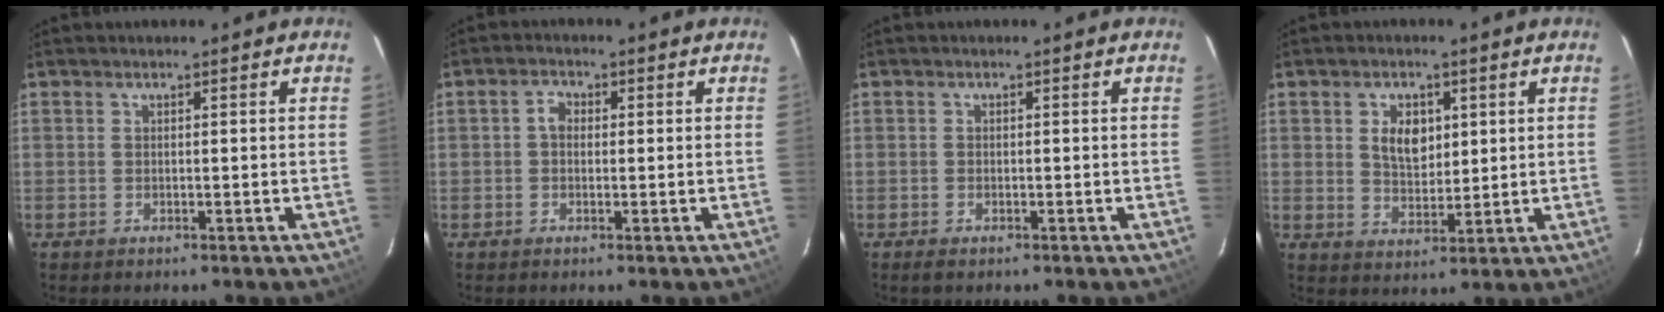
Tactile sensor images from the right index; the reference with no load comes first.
{"total": 2.2, "force": [0.0, 1.8, 1.3], "torque": [-0.024, 0.009, -0.003]}
{"total": 1.3, "force": [-1.0, 0.7, 0.6], "torque": [-0.012, -0.004, -0.020]}
{"total": 5.9, "force": [1.7, 3.9, 4.0], "torque": [-0.068, 0.006, 0.036]}